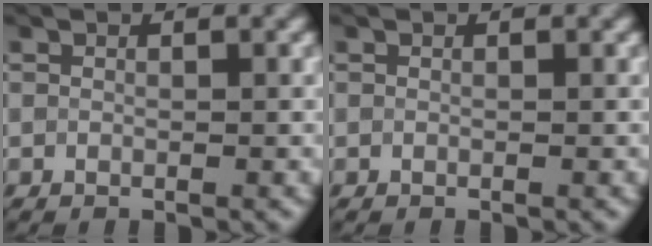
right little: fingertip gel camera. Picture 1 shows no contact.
{"total": 0.0}